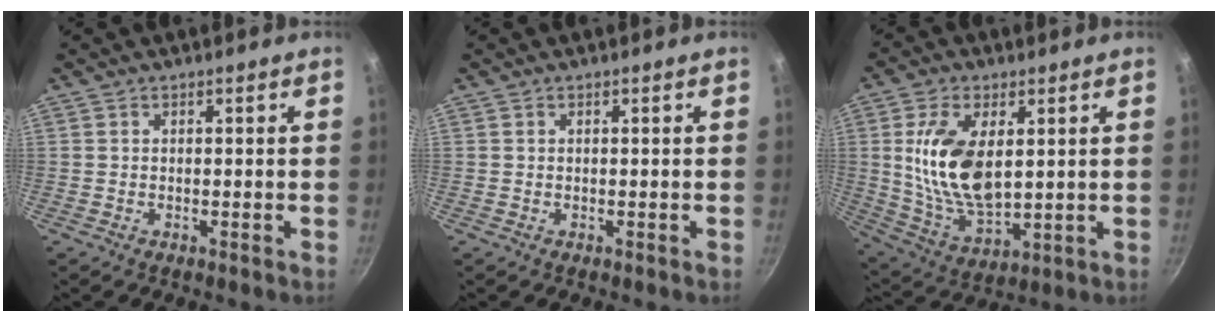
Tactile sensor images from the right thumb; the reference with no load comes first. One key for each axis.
{"total": 0.0}
{"total": 15.3, "fx": 2.8, "fy": 8.1, "fz": 12.6, "tx": -0.231, "ty": -0.019, "tz": 0.064}